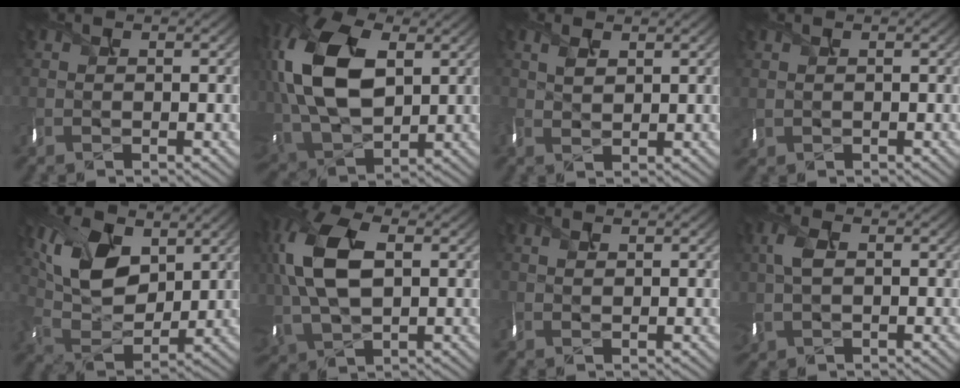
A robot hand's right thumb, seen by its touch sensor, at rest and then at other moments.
{"total": 15.8, "force": [3.5, 10.0, 11.7], "torque": [-0.299, 0.012, 0.075]}
{"total": 1.6, "force": [1.1, 0.6, 1.0], "torque": [-0.037, 0.001, 0.035]}
{"total": 0.8, "force": [0.4, 0.4, 0.6], "torque": [-0.017, 0.001, 0.016]}
{"total": 10.5, "force": [4.5, 6.2, 7.2], "torque": [-0.177, 0.005, 0.093]}
{"total": 12.1, "force": [1.9, 7.3, 9.5], "torque": [-0.249, 0.000, 0.049]}
{"total": 0.5, "force": [0.4, 0.1, 0.3], "torque": [-0.006, 0.003, 0.015]}
{"total": 3.7, "force": [0.3, 2.3, 2.9], "torque": [-0.092, -0.001, 0.013]}